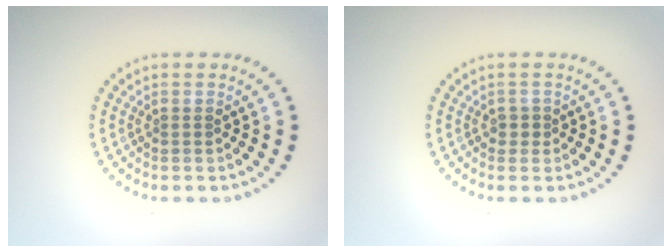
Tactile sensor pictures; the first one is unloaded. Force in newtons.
{"total": 1.0, "press": 0.9, "slide": 0.4}